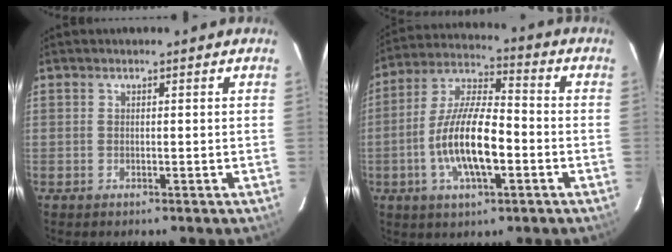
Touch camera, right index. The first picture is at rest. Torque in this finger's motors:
{"motor_torque": [1.26, -0.87, 1.05, 0.21]}